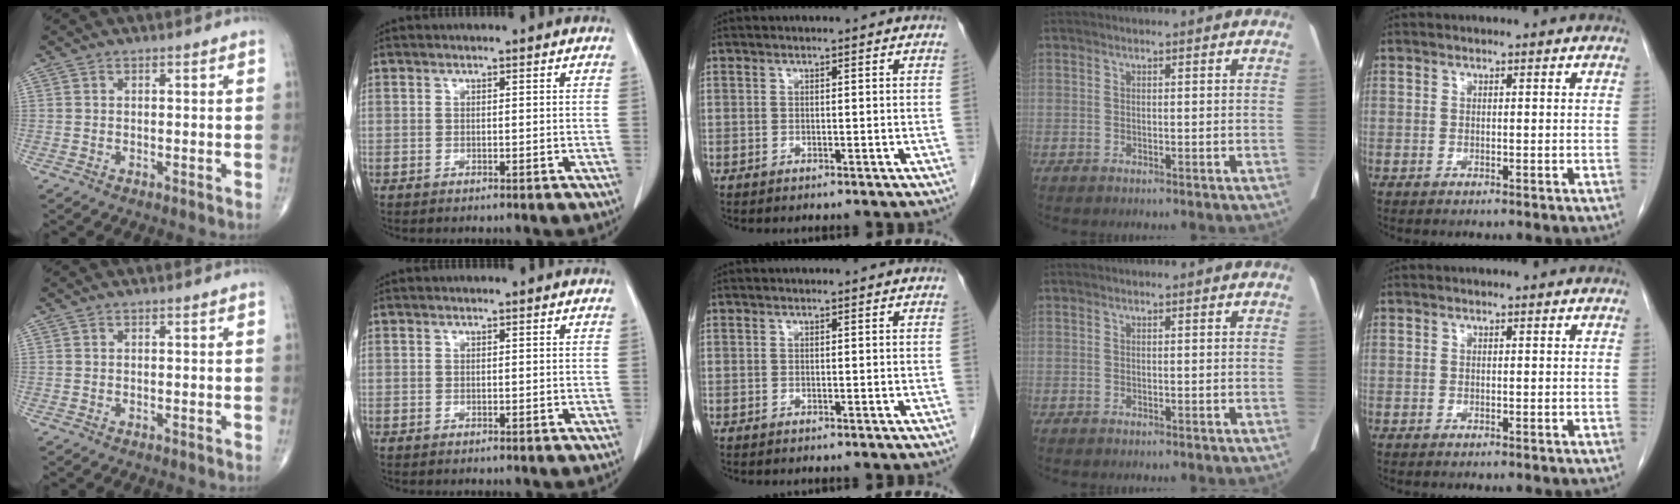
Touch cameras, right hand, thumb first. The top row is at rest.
{}